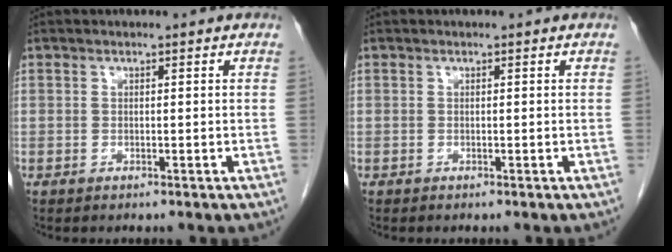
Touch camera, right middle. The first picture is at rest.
{"total": 0.0}